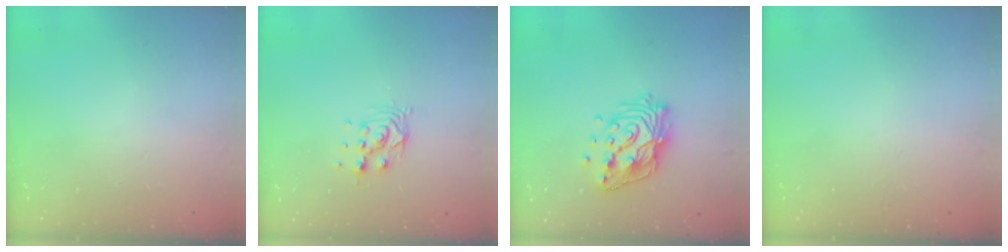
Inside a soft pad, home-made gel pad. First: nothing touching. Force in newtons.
{"total": 7.2, "press": 7.2, "slide": 0.6}
{"total": 15.9, "press": 15.8, "slide": 1.8}
{"total": 0.0}